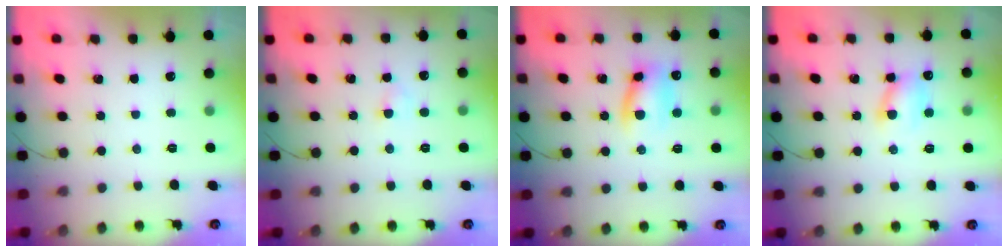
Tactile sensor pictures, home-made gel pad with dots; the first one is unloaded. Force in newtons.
{"total": 2.4, "press": 2.2, "slide": 1.0}
{"total": 9.6, "press": 9.6, "slide": 1.0}
{"total": 7.6, "press": 7.5, "slide": 0.6}